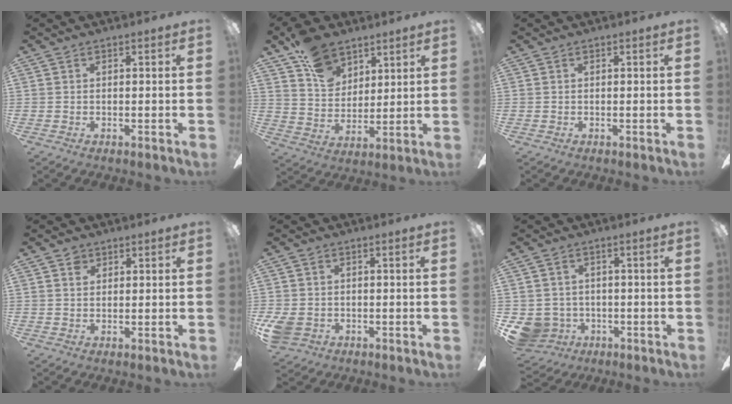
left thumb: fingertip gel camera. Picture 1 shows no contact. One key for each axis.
{"total": 12.5, "fx": 8.5, "fy": 7.9, "fz": 4.7, "tx": -0.085, "ty": -0.037, "tz": 0.164}
{"total": 0.0}
{"total": 2.0, "fx": 1.2, "fy": 1.4, "fz": 0.7, "tx": -0.008, "ty": -0.001, "tz": 0.021}
{"total": 5.2, "fx": -1.9, "fy": 3.9, "fz": 2.9, "tx": -0.071, "ty": 0.009, "tz": -0.035}
{"total": 5.9, "fx": -1.4, "fy": 5.6, "fz": 1.3, "tx": -0.061, "ty": 0.006, "tz": -0.024}